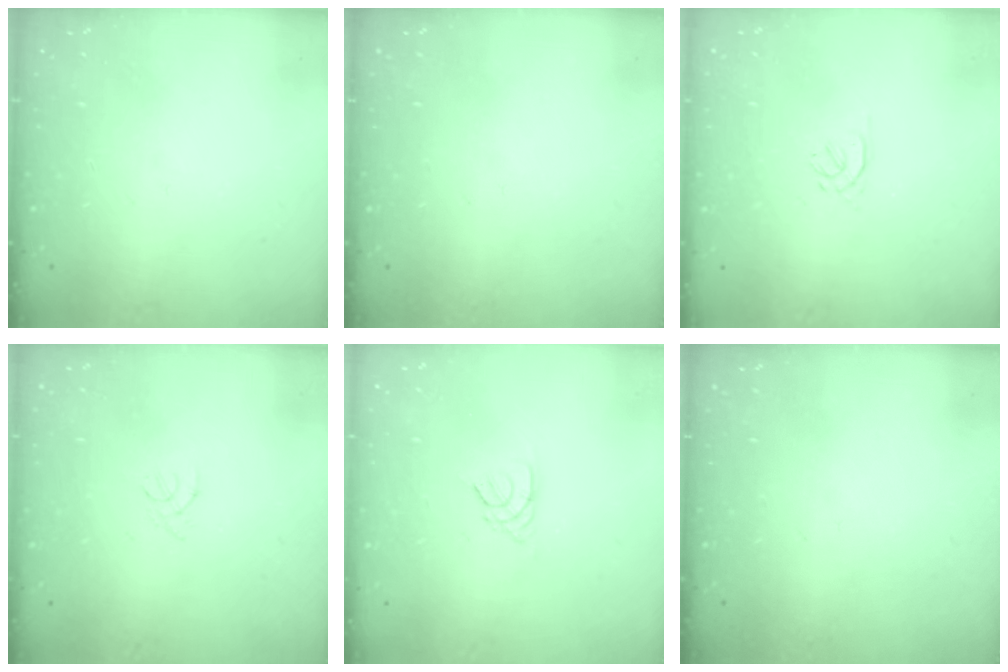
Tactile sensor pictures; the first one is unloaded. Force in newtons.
{"total": 0.0}
{"total": 1.6, "press": 1.5, "slide": 0.6}
{"total": 0.8, "press": 0.7, "slide": 0.3}
{"total": 2.8, "press": 2.7, "slide": 0.5}
{"total": 0.0}